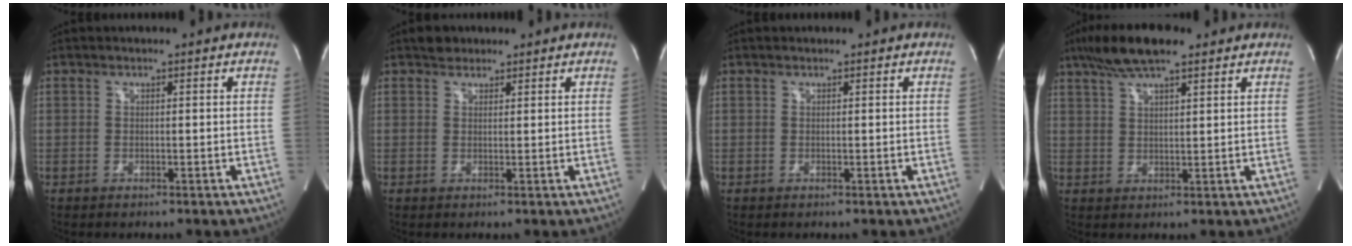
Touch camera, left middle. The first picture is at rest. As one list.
[{"total": 2.0, "force": [1.5, 1.3, 0.3], "torque": [-0.004, 0.009, 0.022]}, {"total": 0.0}, {"total": 9.2, "force": [6.6, 2.0, 6.1], "torque": [-0.116, 0.023, 0.115]}]